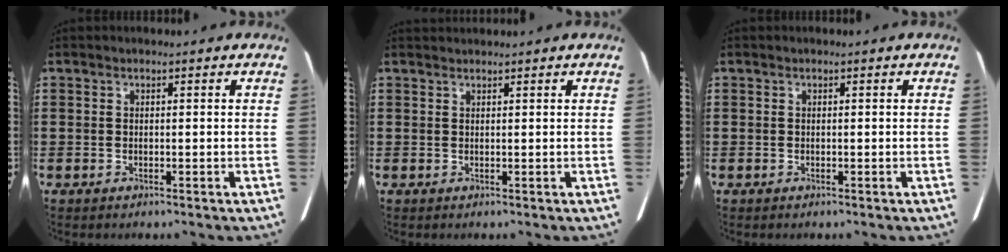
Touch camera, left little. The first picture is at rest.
{"total": 0.8, "force": [0.8, 0.0, 0.0], "torque": [-0.002, 0.000, 0.015]}
{"total": 0.0}